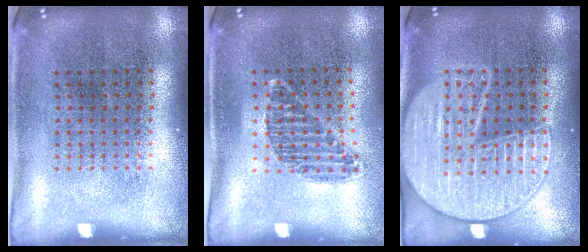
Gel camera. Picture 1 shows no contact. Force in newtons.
{"total": 1.0, "press": 0.9, "slide": 0.5}
{"total": 2.5, "press": 2.5, "slide": 0.2}